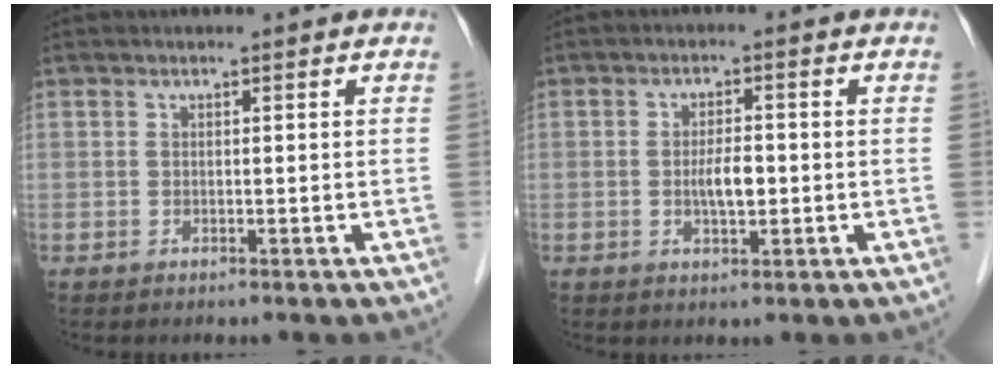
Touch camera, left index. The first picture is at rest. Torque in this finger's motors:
{"motor_torque": [0.34, -0.16, 0.09, 0.05]}